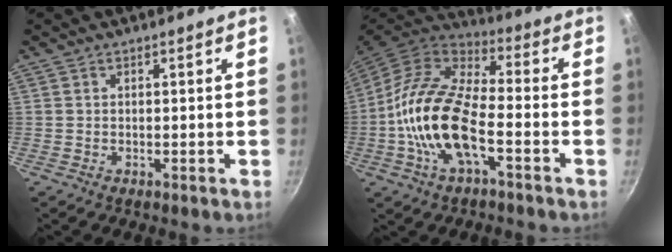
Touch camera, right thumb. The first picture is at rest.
{"total": 17.3, "force": [-4.4, 7.7, 14.9], "torque": [-0.280, 0.035, -0.099]}